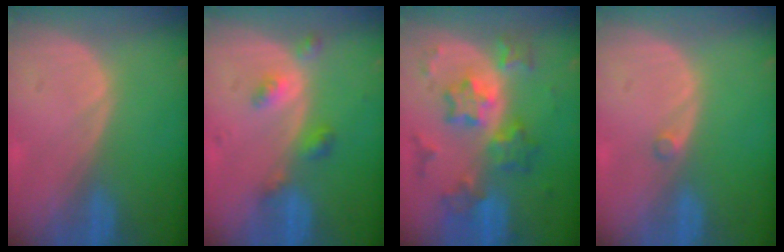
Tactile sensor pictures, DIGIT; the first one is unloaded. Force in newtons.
{"total": 4.4, "press": 3.9, "slide": 2.0}
{"total": 9.0, "press": 9.0, "slide": 0.6}
{"total": 0.7, "press": 0.7, "slide": 0.1}